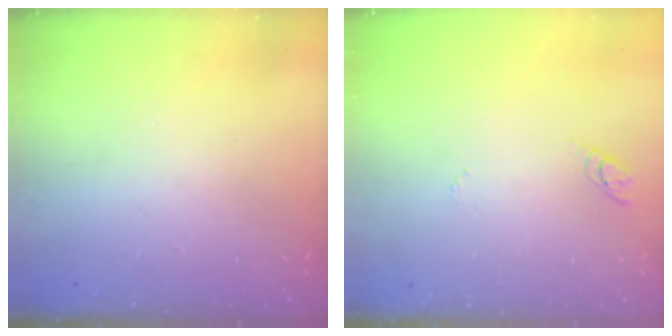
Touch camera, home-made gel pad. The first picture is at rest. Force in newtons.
{"total": 2.9, "press": 2.9, "slide": 0.2}